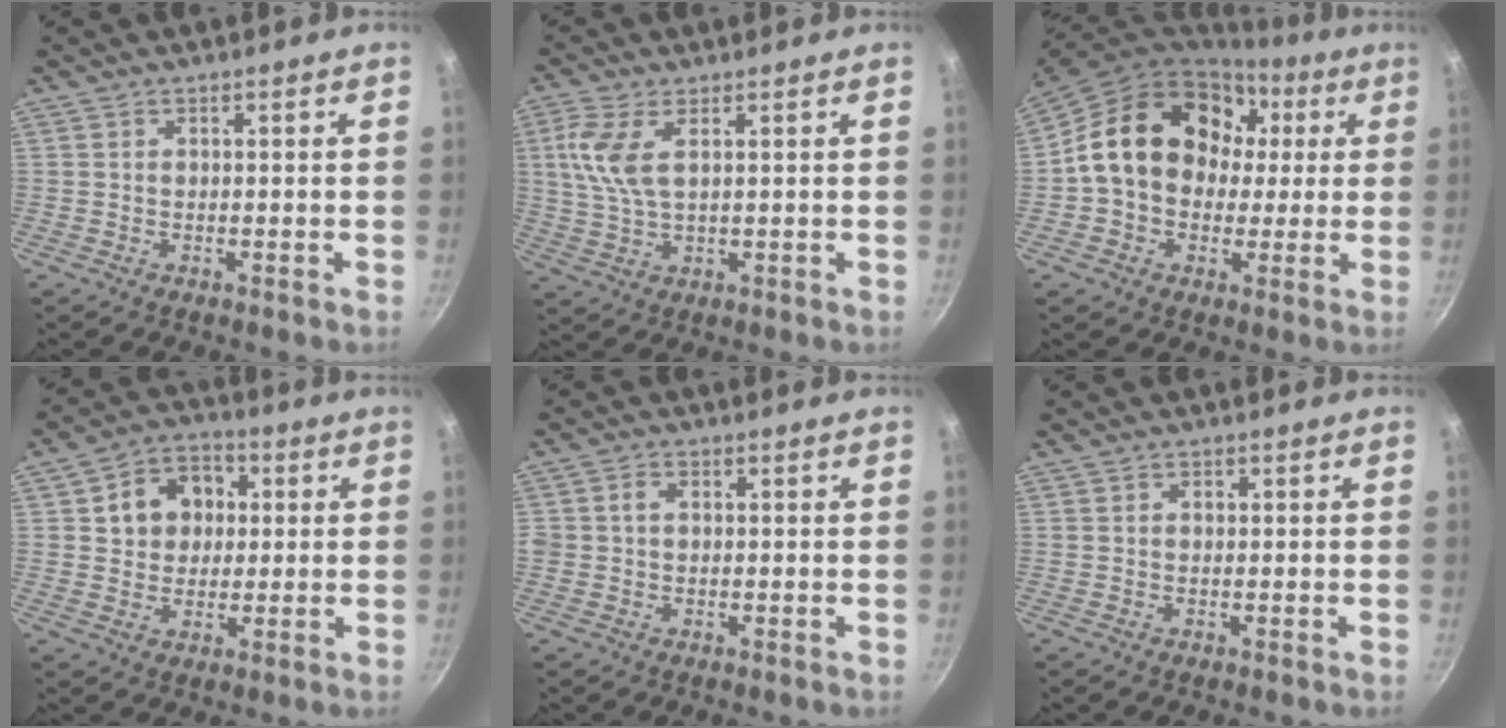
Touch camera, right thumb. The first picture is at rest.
{"total": 7.7, "force": [2.2, 3.5, 6.5], "torque": [-0.143, 0.002, 0.046]}
{"total": 20.1, "force": [3.4, 15.9, 11.9], "torque": [-0.171, 0.040, 0.049]}
{"total": 10.1, "force": [2.1, 8.5, 5.0], "torque": [-0.045, 0.011, 0.024]}
{"total": 2.4, "force": [0.2, 2.0, 1.3], "torque": [-0.014, 0.007, 0.001]}
{"total": 0.9, "force": [0.1, 0.8, 0.4], "torque": [-0.005, 0.004, 0.002]}